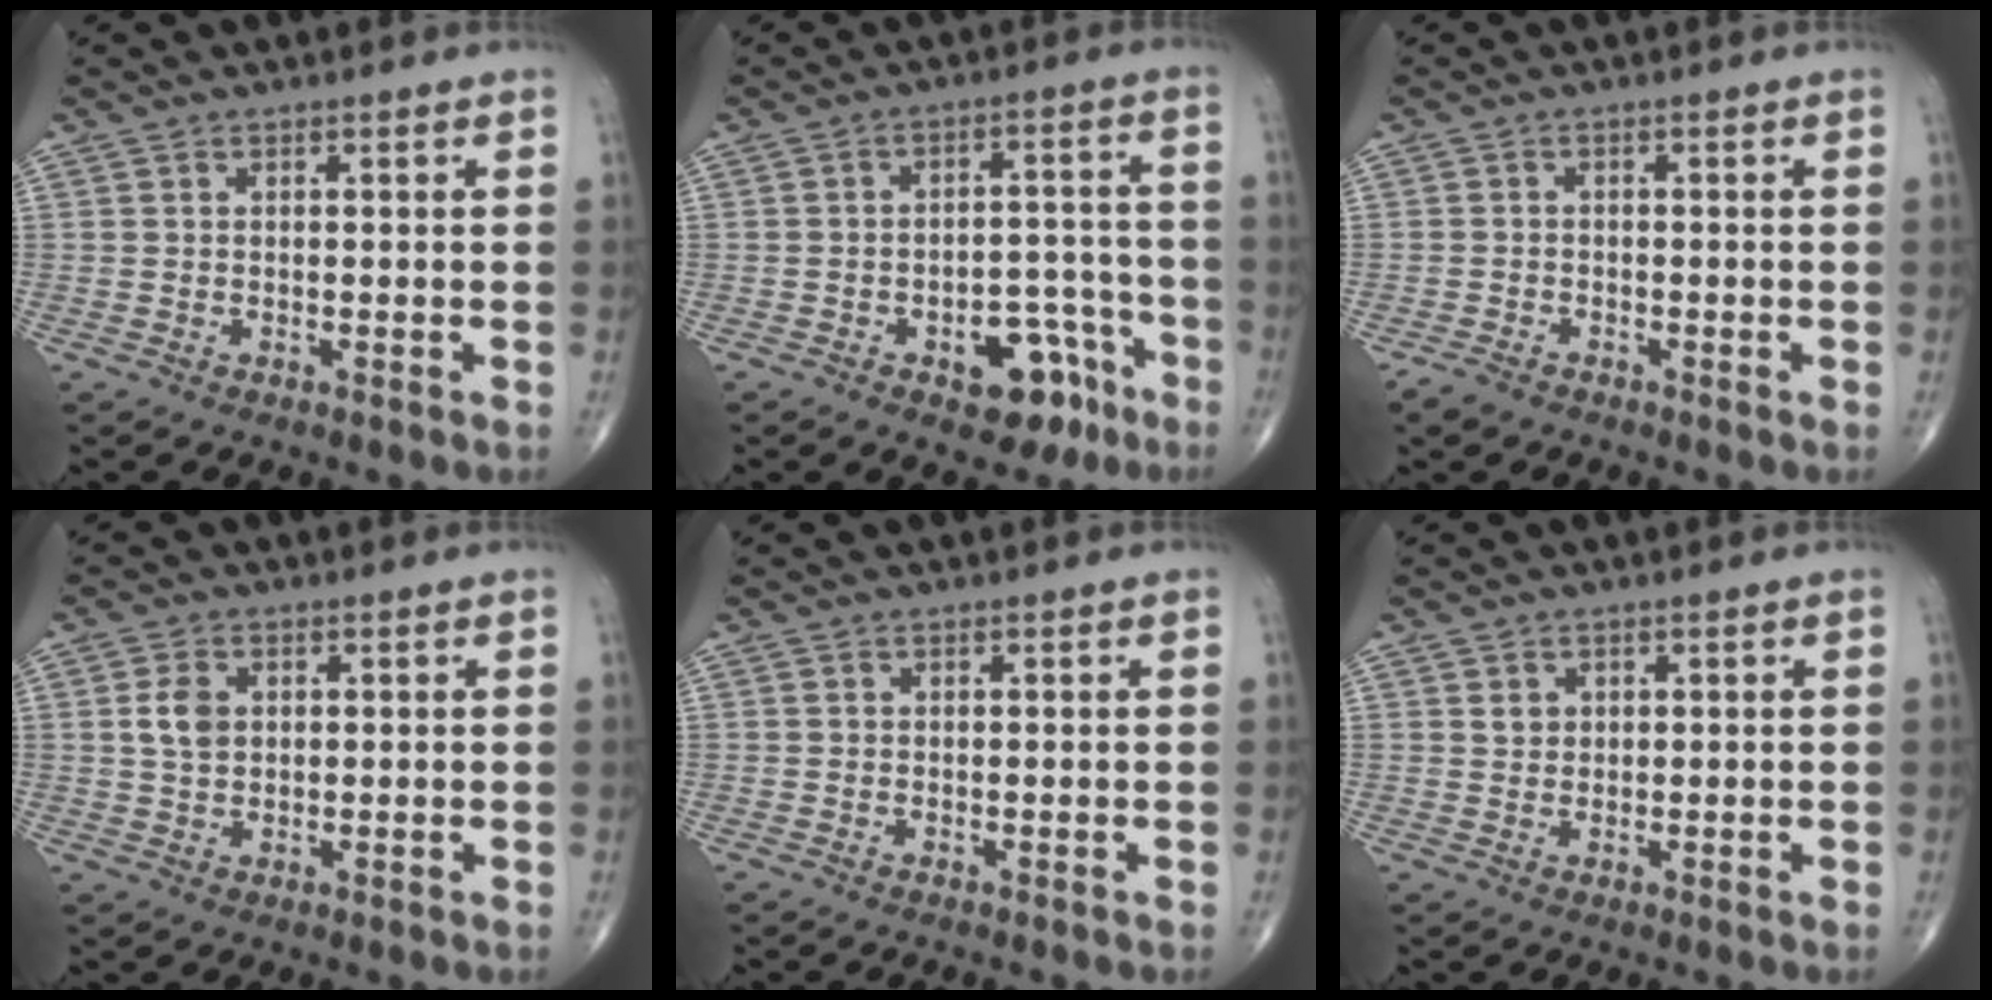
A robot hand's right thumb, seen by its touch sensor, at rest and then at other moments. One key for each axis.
{"total": 10.2, "fx": -5.4, "fy": 5.8, "fz": 6.4, "tx": -0.051, "ty": 0.051, "tz": -0.068}
{"total": 2.3, "fx": -1.8, "fy": 1.1, "fz": 0.9, "tx": -0.020, "ty": -0.001, "tz": -0.033}
{"total": 4.3, "fx": 0.9, "fy": 3.1, "fz": 2.9, "tx": -0.048, "ty": -0.002, "tz": 0.016}
{"total": 0.0}
{"total": 1.9, "fx": 0.8, "fy": 1.6, "fz": 0.7, "tx": -0.004, "ty": -0.005, "tz": 0.015}